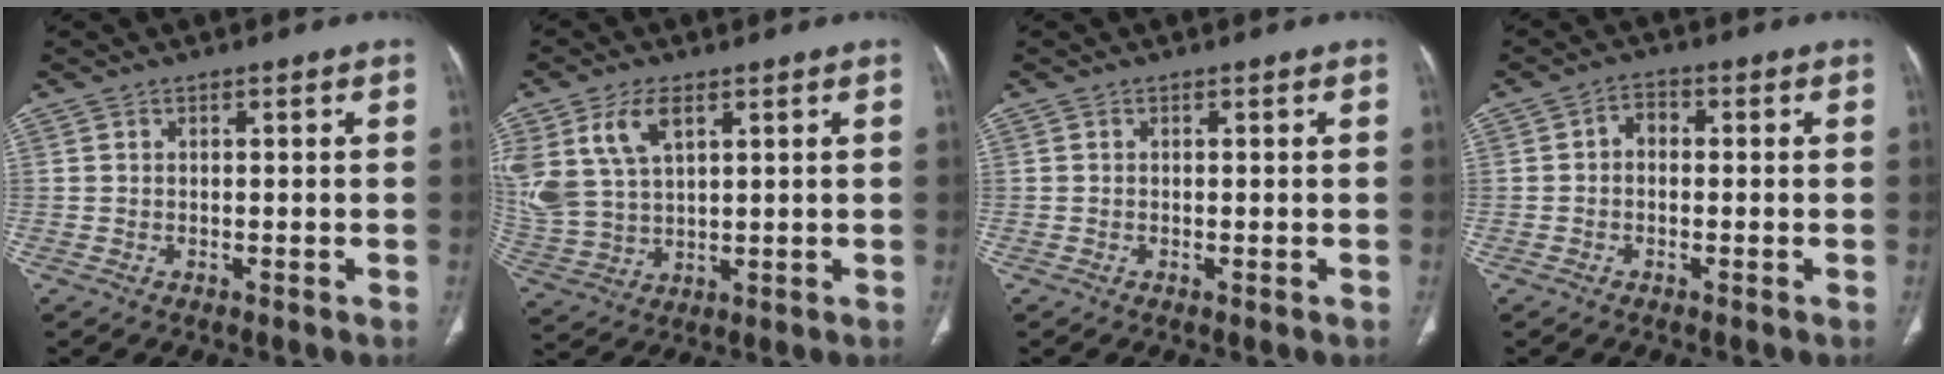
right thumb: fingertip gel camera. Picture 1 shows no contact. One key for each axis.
{"total": 12.2, "fx": 5.3, "fy": 6.9, "fz": 8.5, "tx": -0.186, "ty": -0.010, "tz": 0.120}
{"total": 0.0}
{"total": 2.9, "fx": -0.2, "fy": 2.1, "fz": 1.9, "tx": -0.020, "ty": 0.013, "tz": -0.012}